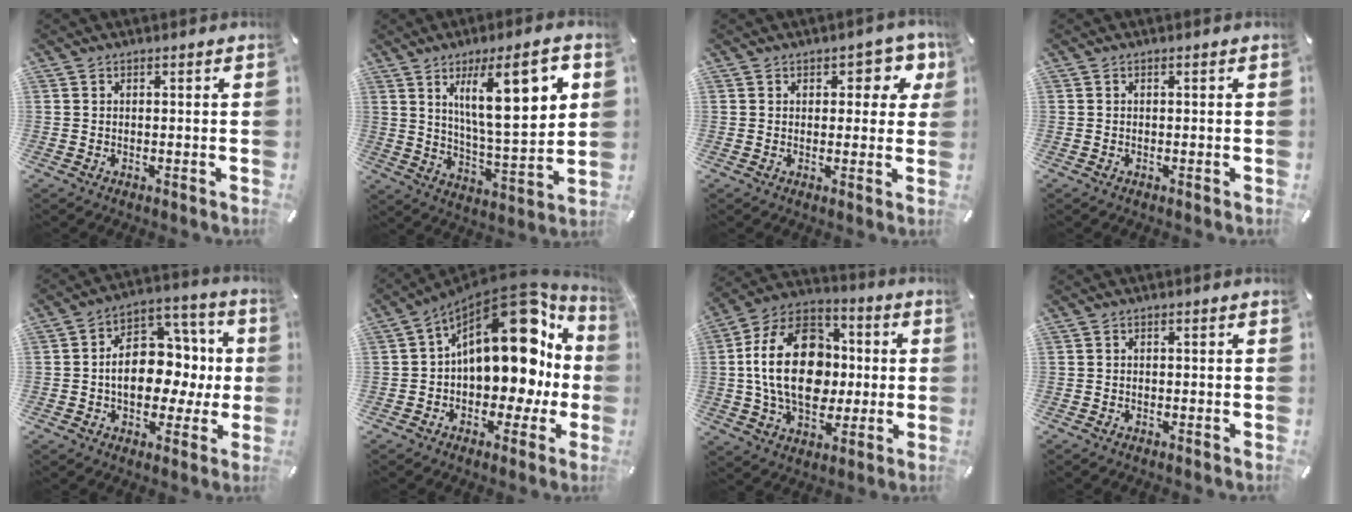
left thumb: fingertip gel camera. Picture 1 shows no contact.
{"total": 18.6, "force": [7.6, 5.6, 16.0], "torque": [-0.248, -0.017, 0.114]}
{"total": 6.2, "force": [2.7, 3.9, 4.0], "torque": [-0.031, -0.012, 0.038]}
{"total": 0.0}
{"total": 14.4, "force": [-1.4, 10.7, 9.5], "torque": [-0.138, 0.005, -0.019]}
{"total": 21.9, "force": [5.8, 12.9, 16.8], "torque": [-0.237, -0.045, 0.095]}
{"total": 22.9, "force": [-0.2, 16.4, 16.0], "torque": [-0.316, 0.011, -0.005]}
{"total": 0.5, "force": [-0.4, 0.3, 0.2], "torque": [-0.003, 0.002, -0.009]}